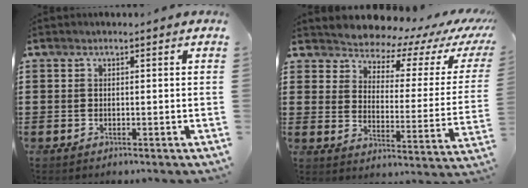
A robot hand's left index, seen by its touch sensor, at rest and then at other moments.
{"total": 4.2, "force": [4.1, 1.0, 0.2], "torque": [-0.028, -0.045, 0.062]}